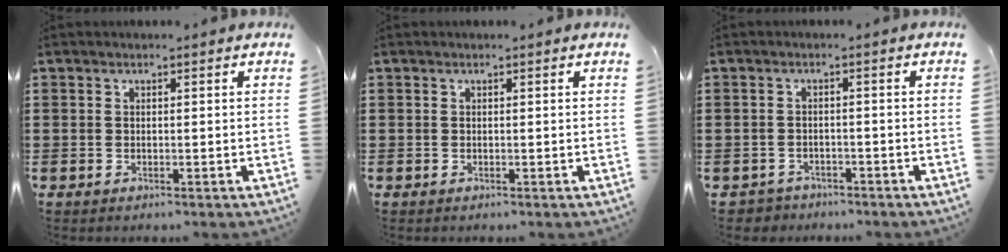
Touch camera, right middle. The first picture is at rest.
{"total": 0.0}
{"total": 1.8, "force": [-1.7, 0.5, -0.2], "torque": [-0.006, -0.002, -0.040]}